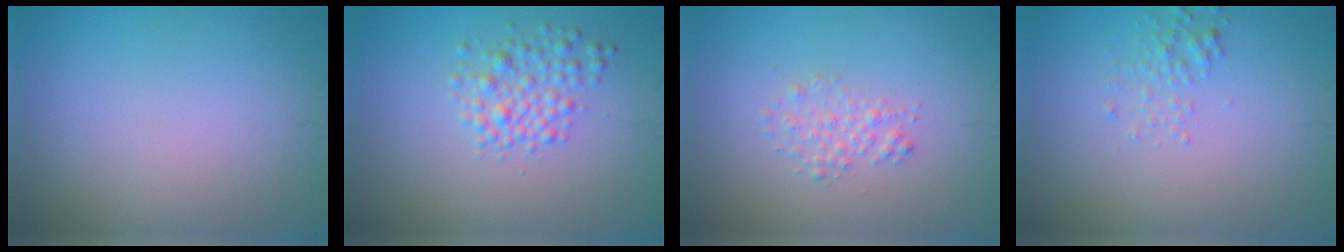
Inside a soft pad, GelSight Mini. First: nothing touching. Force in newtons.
{"total": 2.8, "press": 2.8, "slide": 0.1}
{"total": 1.5, "press": 1.5, "slide": 0.0}
{"total": 1.3, "press": 1.3, "slide": 0.0}